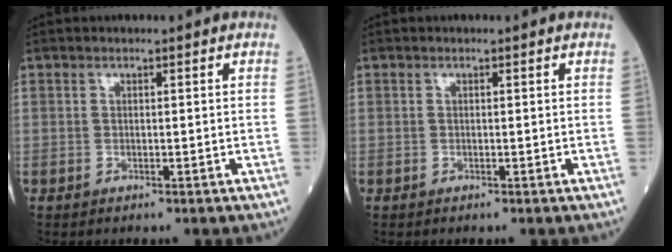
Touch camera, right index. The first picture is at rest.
{"total": 0.0}